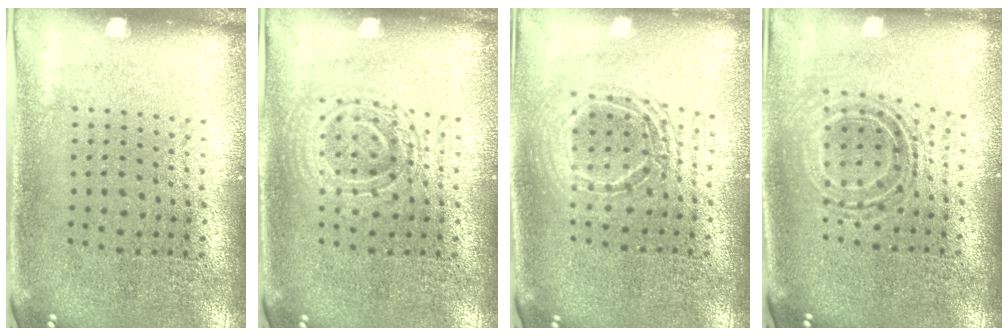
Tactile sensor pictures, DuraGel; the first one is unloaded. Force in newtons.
{"total": 1.2, "press": 1.2, "slide": 0.3}
{"total": 1.7, "press": 1.4, "slide": 0.9}
{"total": 0.8, "press": 0.8, "slide": 0.3}